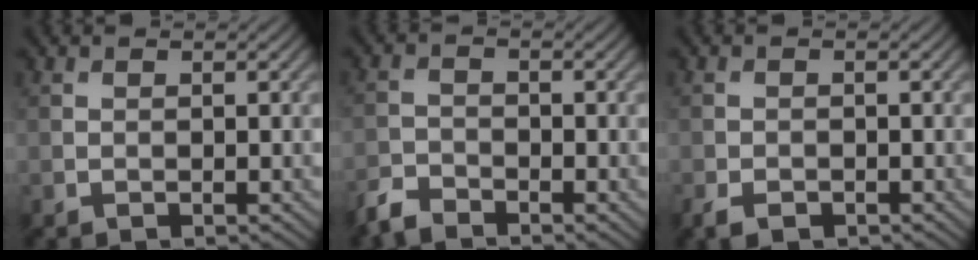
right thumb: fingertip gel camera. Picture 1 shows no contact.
{"total": 3.1, "force": [-2.9, 0.9, 0.9], "torque": [-0.022, -0.007, -0.069]}
{"total": 2.4, "force": [-1.6, 1.4, 1.2], "torque": [-0.027, -0.009, -0.032]}